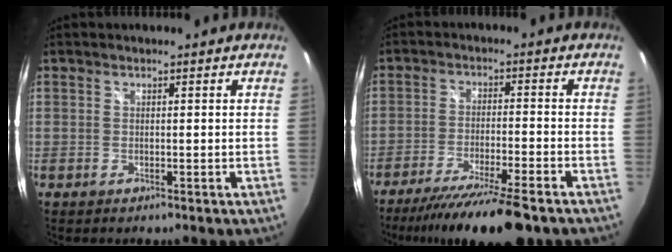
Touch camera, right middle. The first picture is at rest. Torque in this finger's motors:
{"motor_torque": [1.07, -1.07, 0.20, 0.07]}